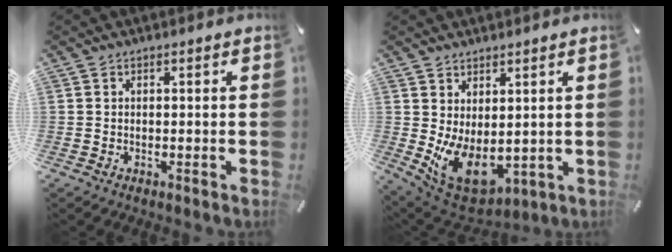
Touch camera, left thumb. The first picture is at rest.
{"total": 8.7, "force": [0.0, 6.5, 5.8], "torque": [-0.098, -0.026, 0.008]}